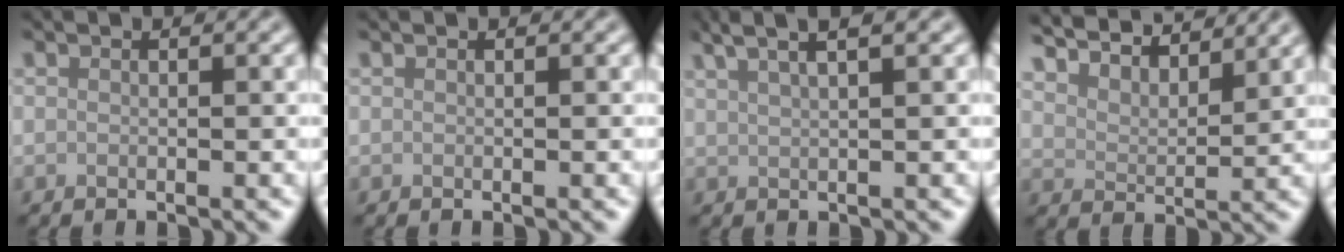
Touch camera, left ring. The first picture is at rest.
{"total": 0.0}
{"total": 6.0, "force": [4.0, 2.0, 3.9], "torque": [-0.037, 0.035, 0.030]}
{"total": 8.8, "force": [7.8, 2.3, 3.4], "torque": [-0.061, 0.005, 0.112]}